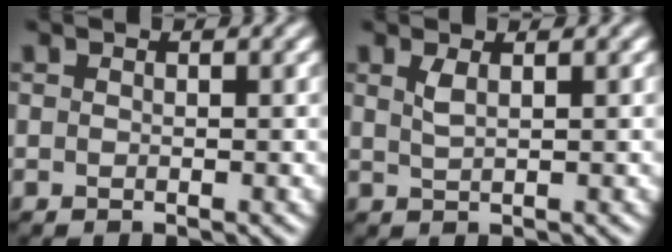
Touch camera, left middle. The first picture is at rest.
{"total": 1.3, "force": [0.6, 0.3, 1.1], "torque": [-0.024, 0.001, 0.011]}